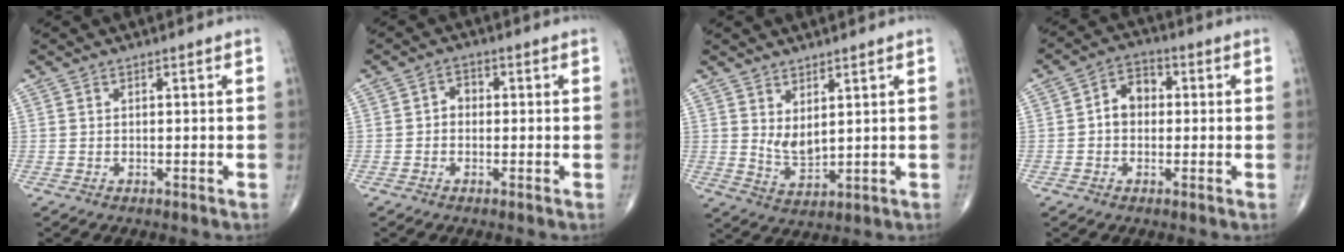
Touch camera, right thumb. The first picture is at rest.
{"total": 2.3, "force": [-0.3, 1.9, 1.2], "torque": [-0.005, 0.013, -0.014]}
{"total": 4.8, "force": [2.0, 2.1, 3.8], "torque": [-0.066, -0.030, 0.047]}
{"total": 5.7, "force": [0.1, 4.4, 3.6], "torque": [-0.043, 0.020, -0.010]}